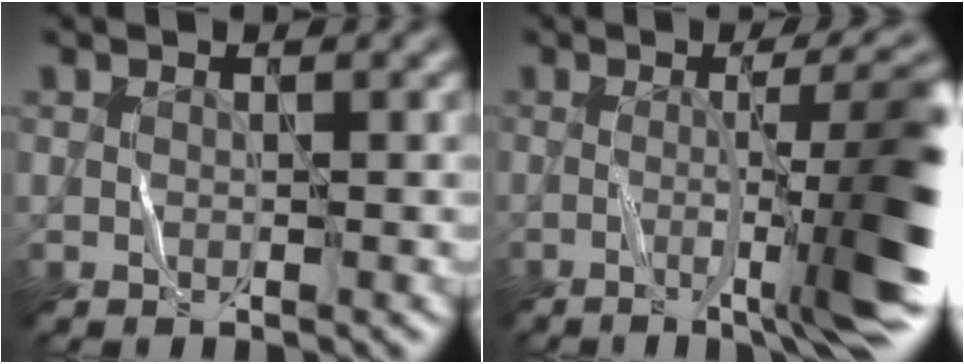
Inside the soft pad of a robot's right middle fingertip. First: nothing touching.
{"total": 11.7, "force": [-1.6, 2.4, 11.4], "torque": [-0.137, 0.011, -0.023]}